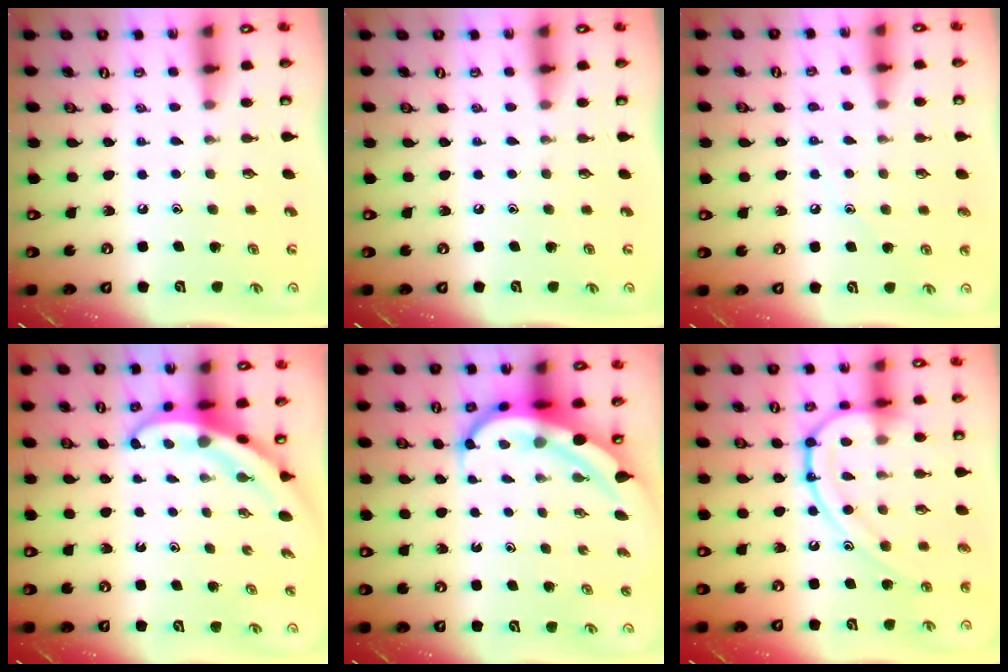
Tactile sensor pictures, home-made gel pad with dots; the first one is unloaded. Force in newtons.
{"total": 0.0}
{"total": 5.8, "press": 5.8, "slide": 0.7}
{"total": 4.7, "press": 4.7, "slide": 0.6}
{"total": 9.2, "press": 9.1, "slide": 0.9}
{"total": 15.4, "press": 15.3, "slide": 1.4}